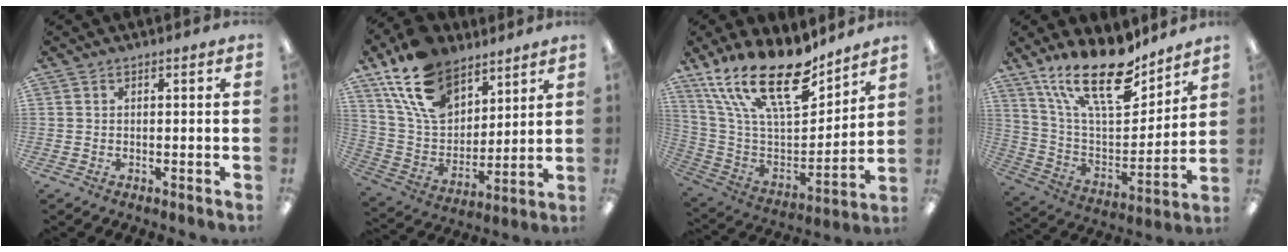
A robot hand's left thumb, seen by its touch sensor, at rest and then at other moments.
{"total": 18.8, "force": [12.1, 11.1, 9.1], "torque": [-0.177, -0.054, 0.227]}
{"total": 23.2, "force": [15.9, 8.8, 14.3], "torque": [-0.279, -0.105, 0.282]}
{"total": 22.2, "force": [15.8, 8.5, 13.1], "torque": [-0.245, -0.095, 0.277]}